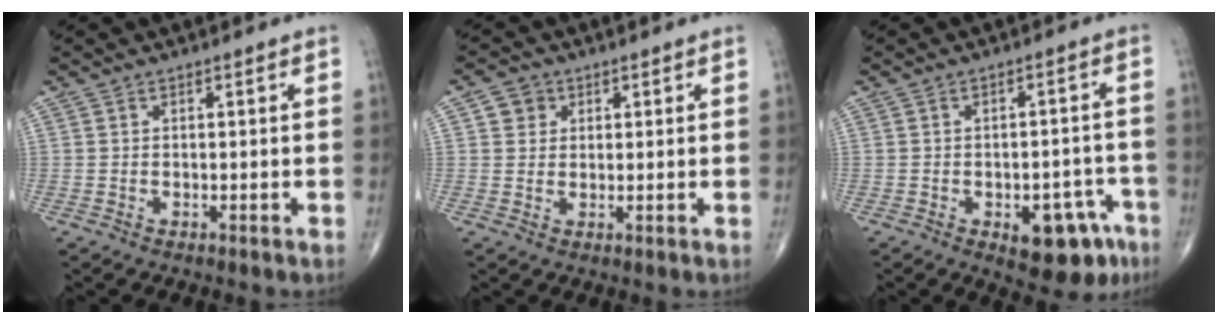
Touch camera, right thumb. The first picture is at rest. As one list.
[{"total": 3.4, "force": [1.3, 3.0, 0.9], "torque": [0.002, -0.003, 0.016]}, {"total": 11.0, "force": [-5.4, 5.6, 7.8], "torque": [-0.066, 0.035, -0.060]}]